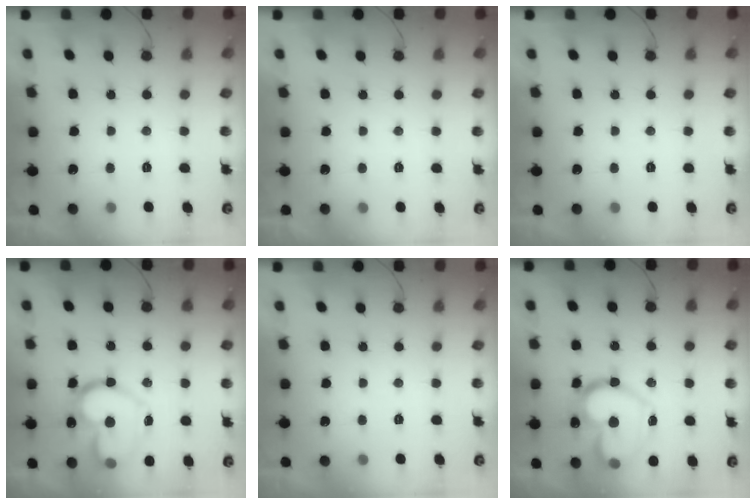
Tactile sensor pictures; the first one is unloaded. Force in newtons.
{"total": 1.8, "press": 1.8, "slide": 0.0}
{"total": 0.0}
{"total": 19.5, "press": 19.5, "slide": 1.5}
{"total": 0.0}
{"total": 21.8, "press": 21.7, "slide": 2.4}